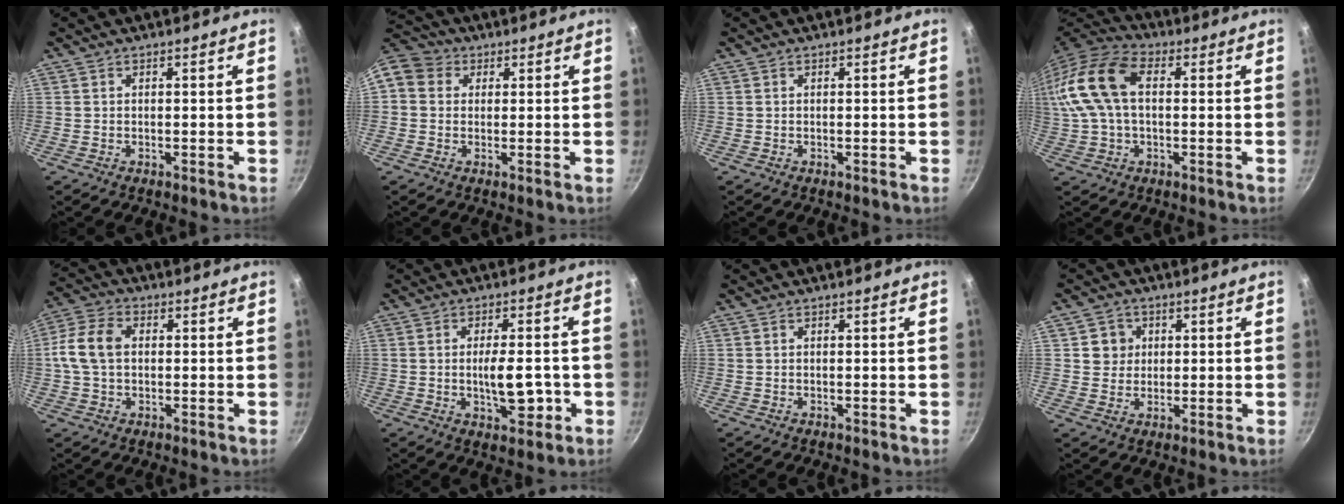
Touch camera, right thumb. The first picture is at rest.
{"total": 8.9, "force": [1.8, 7.7, 4.1], "torque": [-0.073, 0.022, 0.015]}
{"total": 0.0}
{"total": 16.4, "force": [2.4, 9.9, 12.9], "torque": [-0.268, 0.029, 0.032]}
{"total": 9.1, "force": [0.6, 6.2, 6.7], "torque": [-0.131, 0.023, 0.002]}
{"total": 7.7, "force": [-1.4, 3.3, 6.8], "torque": [-0.085, 0.001, -0.018]}
{"total": 0.0}
{"total": 4.4, "force": [1.1, 4.2, 0.9], "torque": [0.016, 0.003, 0.014]}